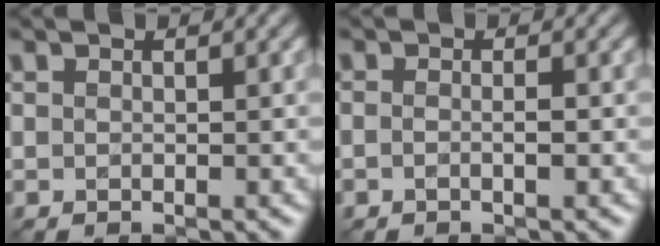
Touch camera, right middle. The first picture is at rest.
{"total": 1.2, "force": [-0.3, 0.3, 1.1], "torque": [-0.015, -0.004, -0.008]}